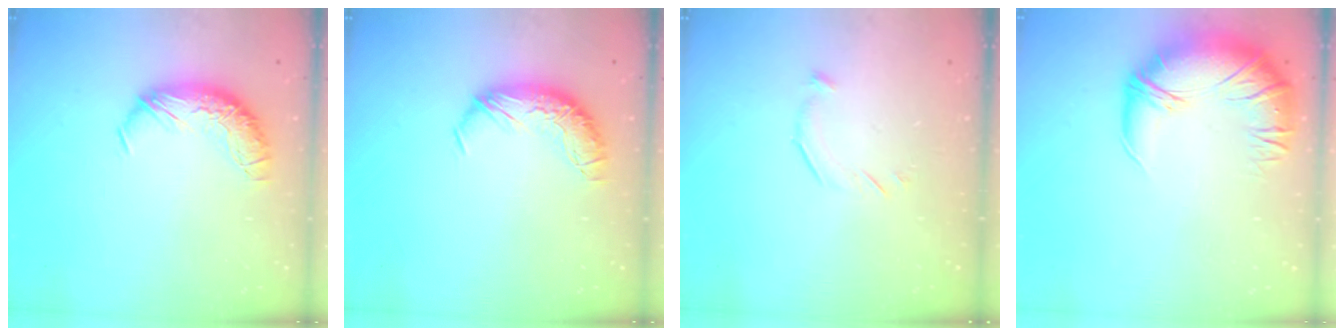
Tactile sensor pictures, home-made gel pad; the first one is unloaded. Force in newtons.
{"total": 0.0}
{"total": 6.5, "press": 6.4, "slide": 0.7}
{"total": 3.2, "press": 1.6, "slide": 2.8}